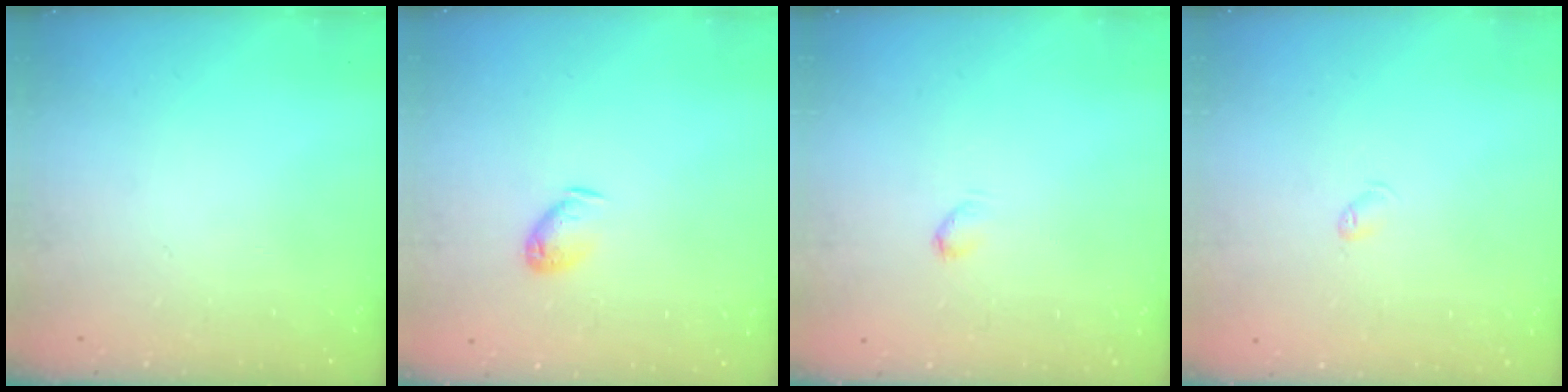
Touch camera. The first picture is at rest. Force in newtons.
{"total": 6.2, "press": 6.1, "slide": 0.5}
{"total": 2.2, "press": 2.2, "slide": 0.4}
{"total": 2.6, "press": 2.6, "slide": 0.4}